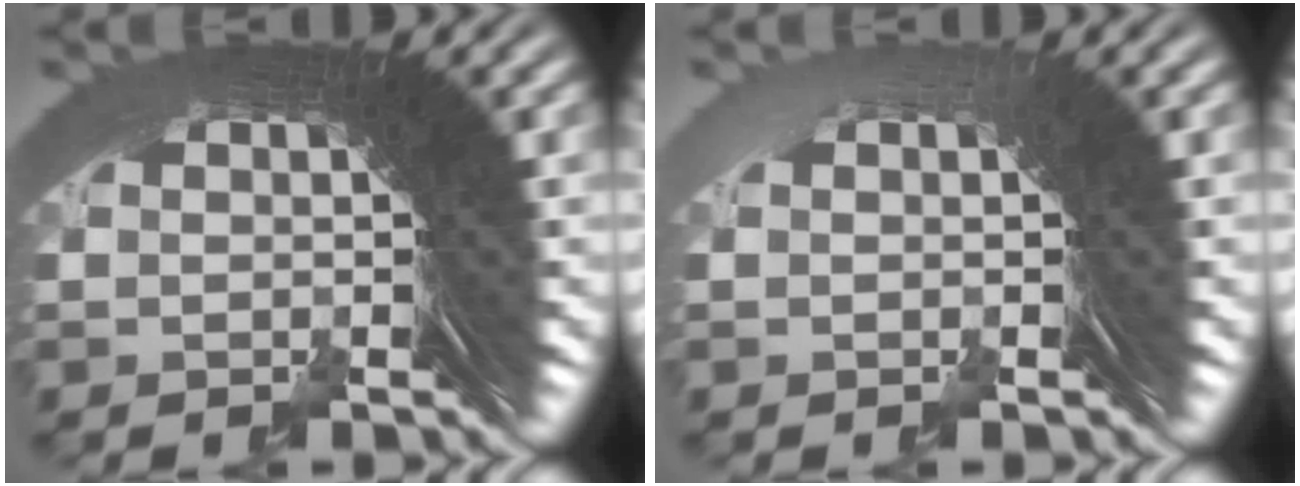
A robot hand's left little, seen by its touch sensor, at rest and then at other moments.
{"total": 0.9, "force": [-0.4, -0.8, -0.2], "torque": [0.009, 0.011, -0.009]}